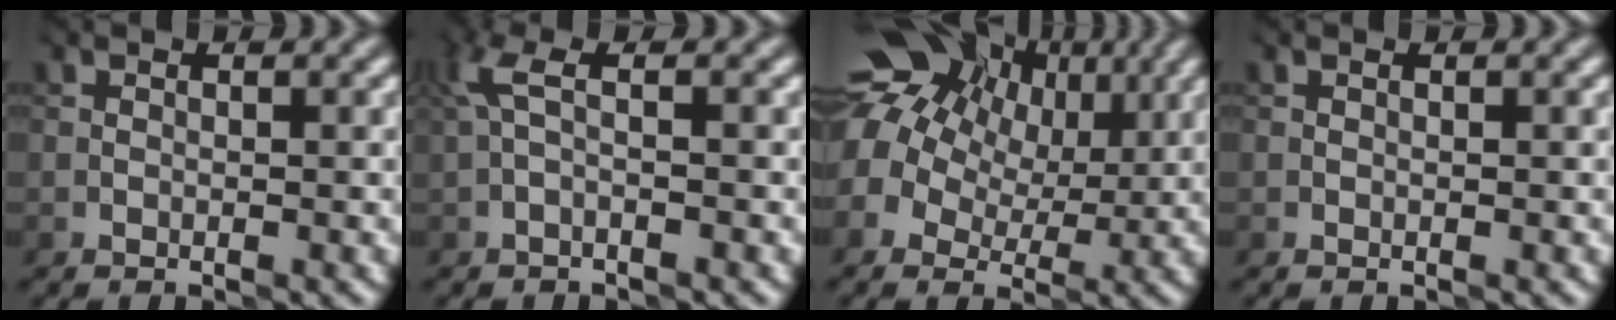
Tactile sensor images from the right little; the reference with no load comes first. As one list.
[{"total": 2.5, "force": [0.3, 0.7, 2.4], "torque": [-0.059, 0.013, -0.002]}, {"total": 14.2, "force": [5.3, 10.8, 7.6], "torque": [-0.161, 0.043, 0.083]}, {"total": 0.0}]